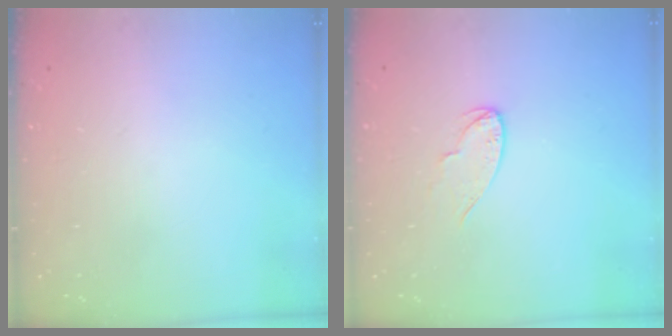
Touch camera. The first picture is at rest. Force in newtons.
{"total": 5.6, "press": 5.6, "slide": 0.4}